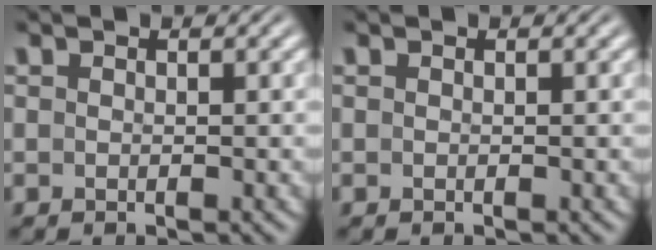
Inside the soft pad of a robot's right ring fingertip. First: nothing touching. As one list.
[{"total": 0.0}]